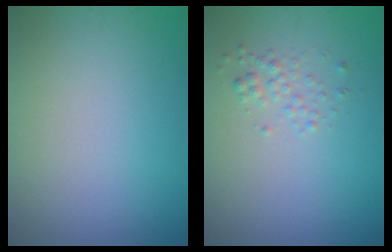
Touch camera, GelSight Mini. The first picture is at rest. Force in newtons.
{"total": 1.2, "press": 1.2, "slide": 0.1}